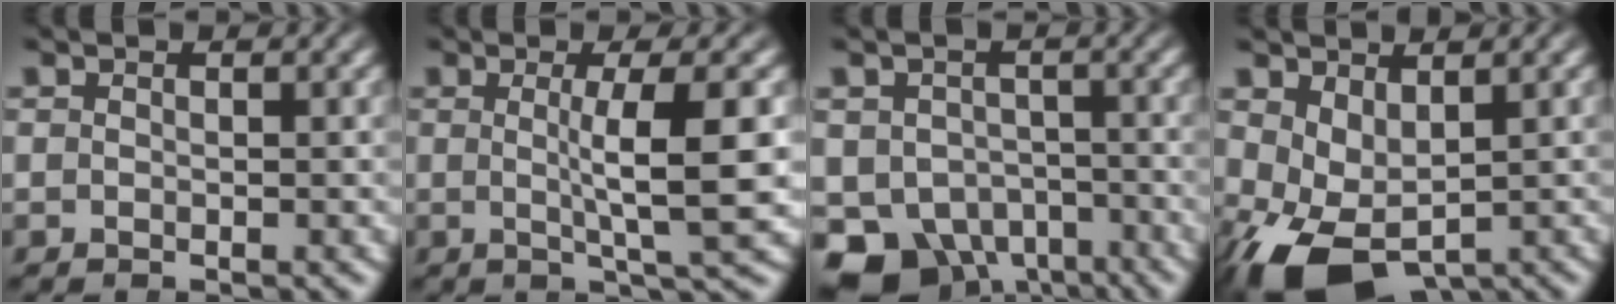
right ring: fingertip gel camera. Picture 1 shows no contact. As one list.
[{"total": 4.9, "force": [0.6, -0.5, 4.9], "torque": [-0.066, -0.003, 0.013]}, {"total": 11.5, "force": [-5.8, 8.9, 4.4], "torque": [-0.074, -0.064, -0.081]}, {"total": 6.4, "force": [-3.0, 4.2, 3.8], "torque": [-0.094, -0.042, -0.031]}]